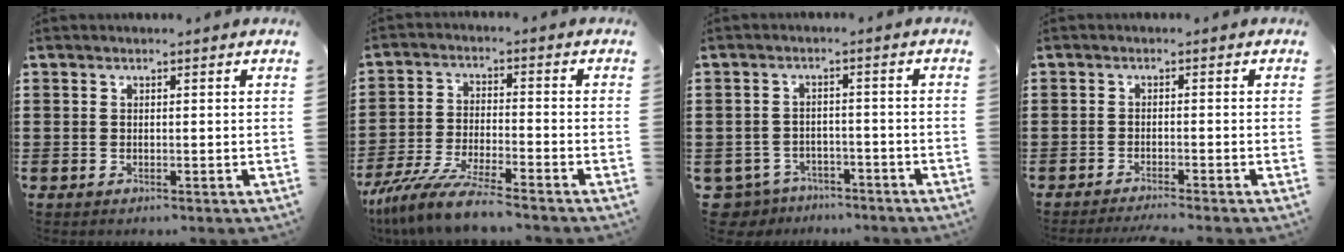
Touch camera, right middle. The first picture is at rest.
{"total": 7.8, "force": [-7.0, -0.1, 3.5], "torque": [-0.081, -0.010, -0.138]}
{"total": 3.8, "force": [-3.6, 1.1, 0.2], "torque": [-0.025, 0.000, -0.081]}
{"total": 1.5, "force": [-1.4, -0.2, 0.5], "torque": [-0.007, 0.001, -0.028]}